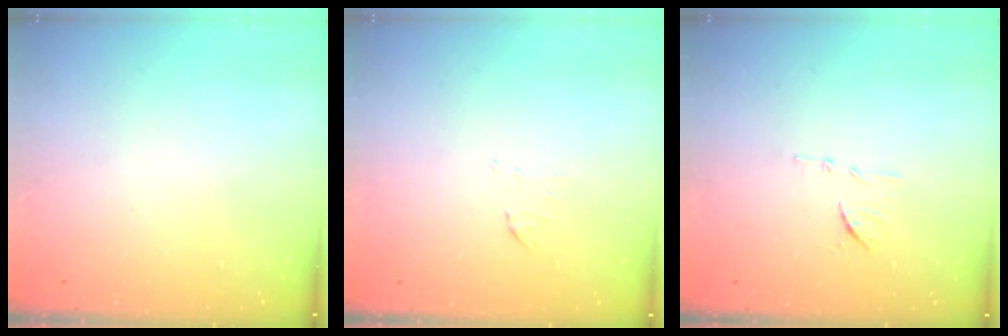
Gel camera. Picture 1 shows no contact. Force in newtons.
{"total": 5.3, "press": 5.2, "slide": 0.5}
{"total": 8.2, "press": 8.2, "slide": 0.6}